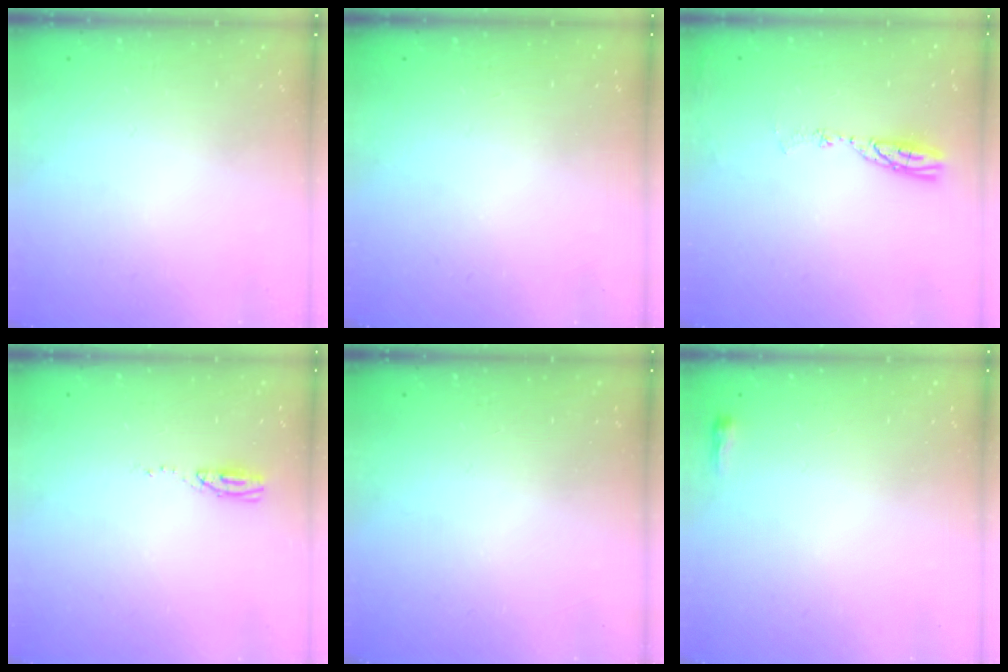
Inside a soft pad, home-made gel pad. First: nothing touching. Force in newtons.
{"total": 0.0}
{"total": 5.9, "press": 5.8, "slide": 0.7}
{"total": 3.9, "press": 3.7, "slide": 1.2}
{"total": 0.0}
{"total": 2.3, "press": 2.2, "slide": 0.7}